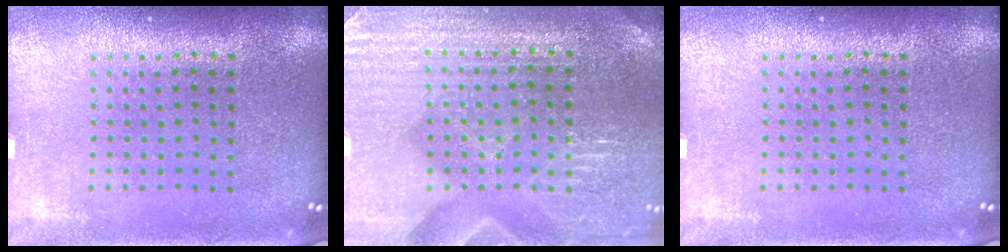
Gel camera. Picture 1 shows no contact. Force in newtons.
{"total": 3.5, "press": 3.4, "slide": 0.7}
{"total": 0.0}